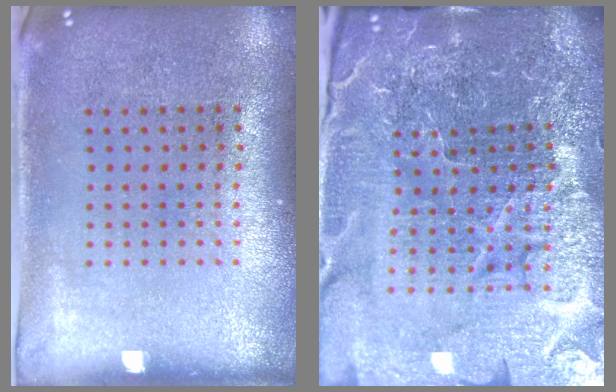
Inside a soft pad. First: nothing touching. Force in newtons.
{"total": 6.6, "press": 5.8, "slide": 3.1}